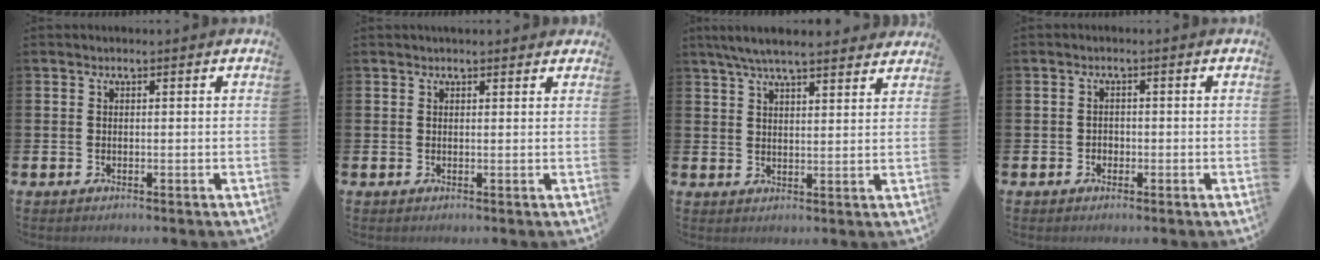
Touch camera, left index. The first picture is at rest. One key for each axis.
{"total": 1.0, "fx": 1.0, "fy": 0.3, "fz": 0.1, "tx": 0.010, "ty": -0.001, "tz": 0.015}
{"total": 6.3, "fx": 5.8, "fy": 0.9, "fz": 2.2, "tx": -0.052, "ty": -0.019, "tz": 0.105}
{"total": 1.2, "fx": -0.5, "fy": 1.0, "fz": 0.2, "tx": -0.003, "ty": 0.004, "tz": -0.013}